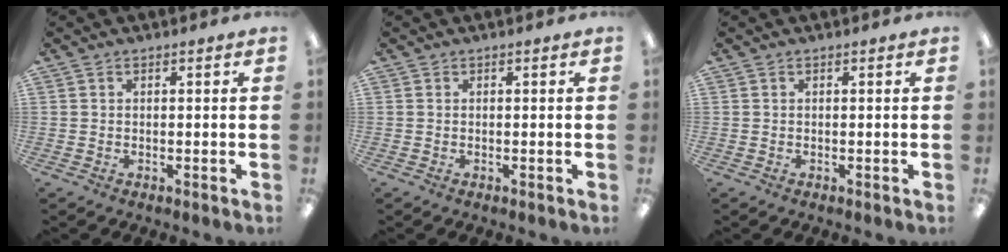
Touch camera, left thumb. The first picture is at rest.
{"total": 0.0}
{"total": 0.0}